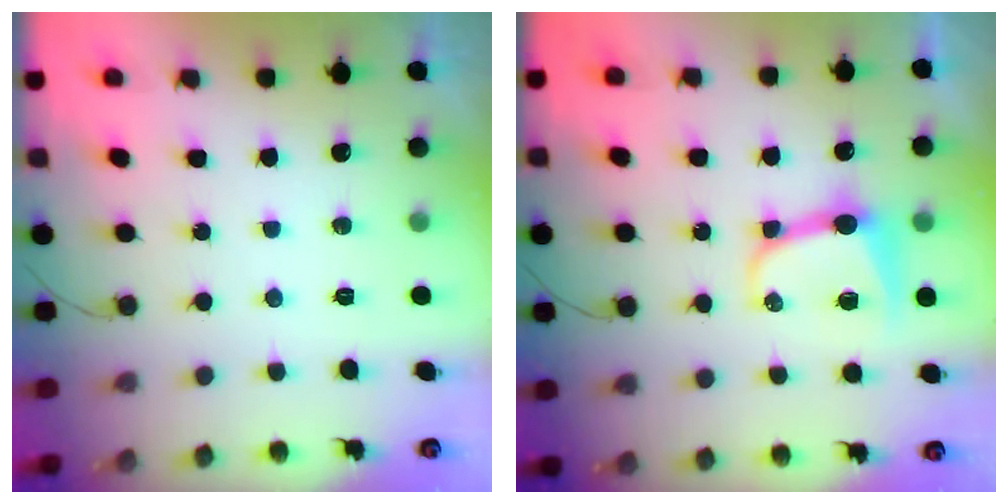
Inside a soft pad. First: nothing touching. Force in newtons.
{"total": 10.0, "press": 10.0, "slide": 0.9}